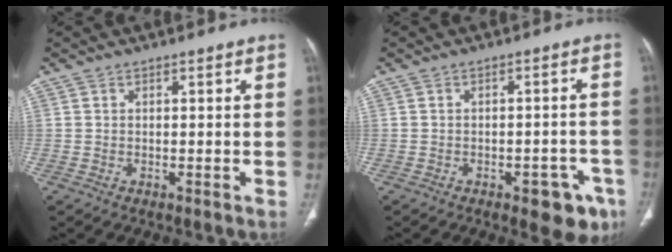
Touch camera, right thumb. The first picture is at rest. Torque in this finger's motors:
{"motor_torque": [1.29, 1.44, 0.33, -0.45, 0.19]}